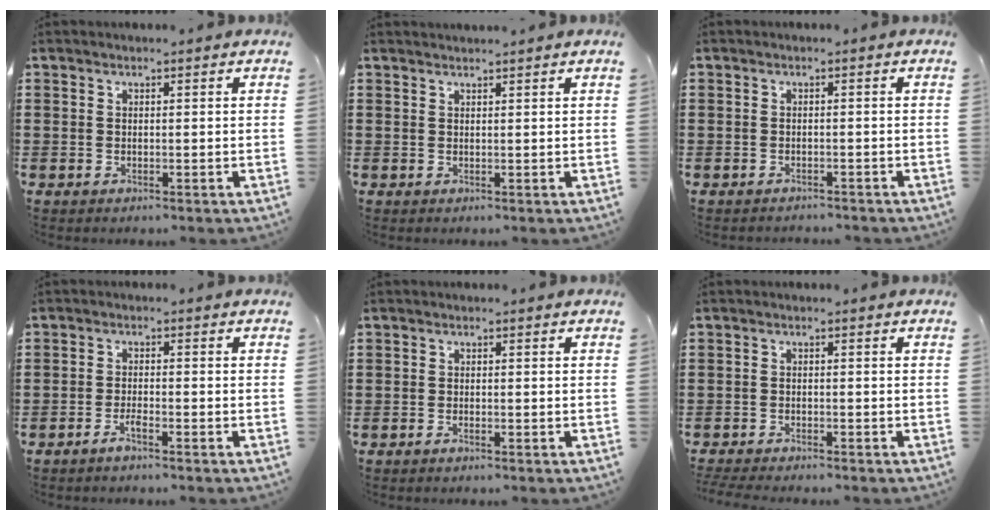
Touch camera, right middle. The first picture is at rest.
{"total": 1.1, "force": [1.0, -0.4, 0.1], "torque": [-0.005, -0.006, 0.021]}
{"total": 1.1, "force": [-1.0, 0.0, -0.2], "torque": [0.000, 0.001, -0.023]}
{"total": 1.9, "force": [-1.4, 0.1, 1.3], "torque": [-0.025, 0.000, -0.025]}
{"total": 0.6, "force": [-0.4, 0.0, 0.4], "torque": [-0.008, -0.003, -0.008]}
{"total": 2.1, "force": [-2.1, -0.2, 0.2], "torque": [-0.016, -0.009, -0.045]}